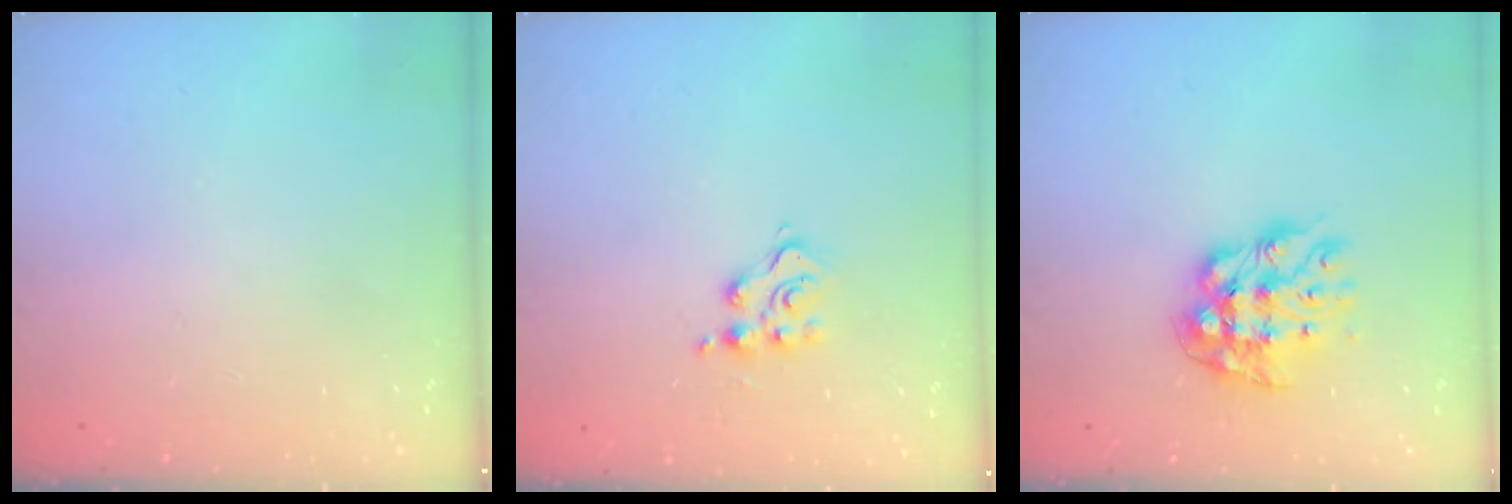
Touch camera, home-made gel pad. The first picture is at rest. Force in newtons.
{"total": 5.5, "press": 5.5, "slide": 0.1}
{"total": 12.0, "press": 12.0, "slide": 0.9}